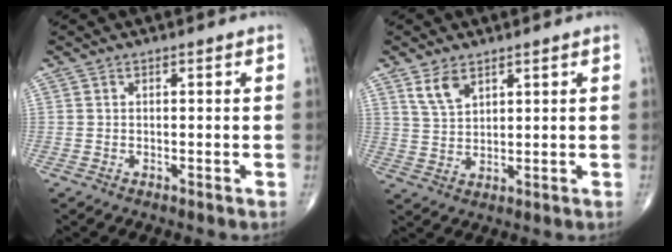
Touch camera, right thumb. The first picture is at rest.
{"total": 4.8, "force": [3.0, 2.4, 2.8], "torque": [-0.047, -0.016, 0.066]}